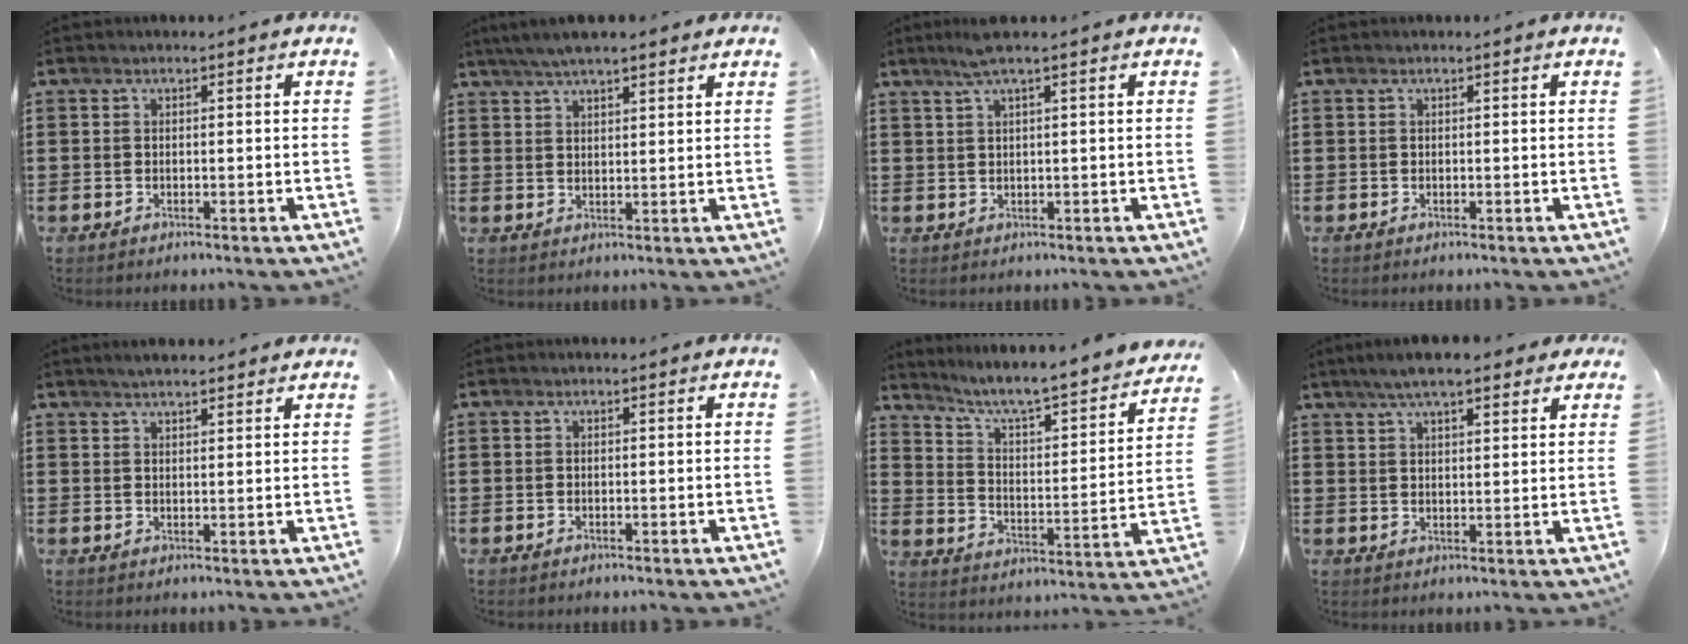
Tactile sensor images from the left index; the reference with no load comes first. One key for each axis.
{"total": 4.4, "fx": 3.6, "fy": 0.7, "fz": 2.3, "tx": -0.053, "ty": 0.000, "tz": 0.066}
{"total": 2.7, "fx": 1.6, "fy": -0.2, "fz": 2.2, "tx": -0.045, "ty": 0.000, "tz": 0.029}
{"total": 0.0}
{"total": 2.4, "fx": 2.3, "fy": 0.2, "fz": 0.8, "tx": -0.020, "ty": 0.001, "tz": 0.043}
{"total": 0.0}
{"total": 5.6, "fx": 4.9, "fy": 0.1, "fz": 2.7, "tx": -0.078, "ty": -0.048, "tz": 0.071}
{"total": 5.9, "fx": 4.7, "fy": 1.2, "fz": 3.3, "tx": -0.075, "ty": 0.000, "tz": 0.085}